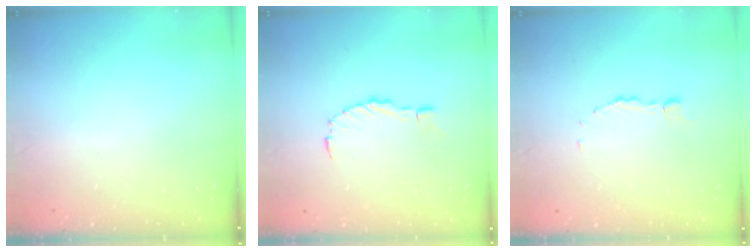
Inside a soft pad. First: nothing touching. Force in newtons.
{"total": 0.0}
{"total": 2.0, "press": 2.0, "slide": 0.3}